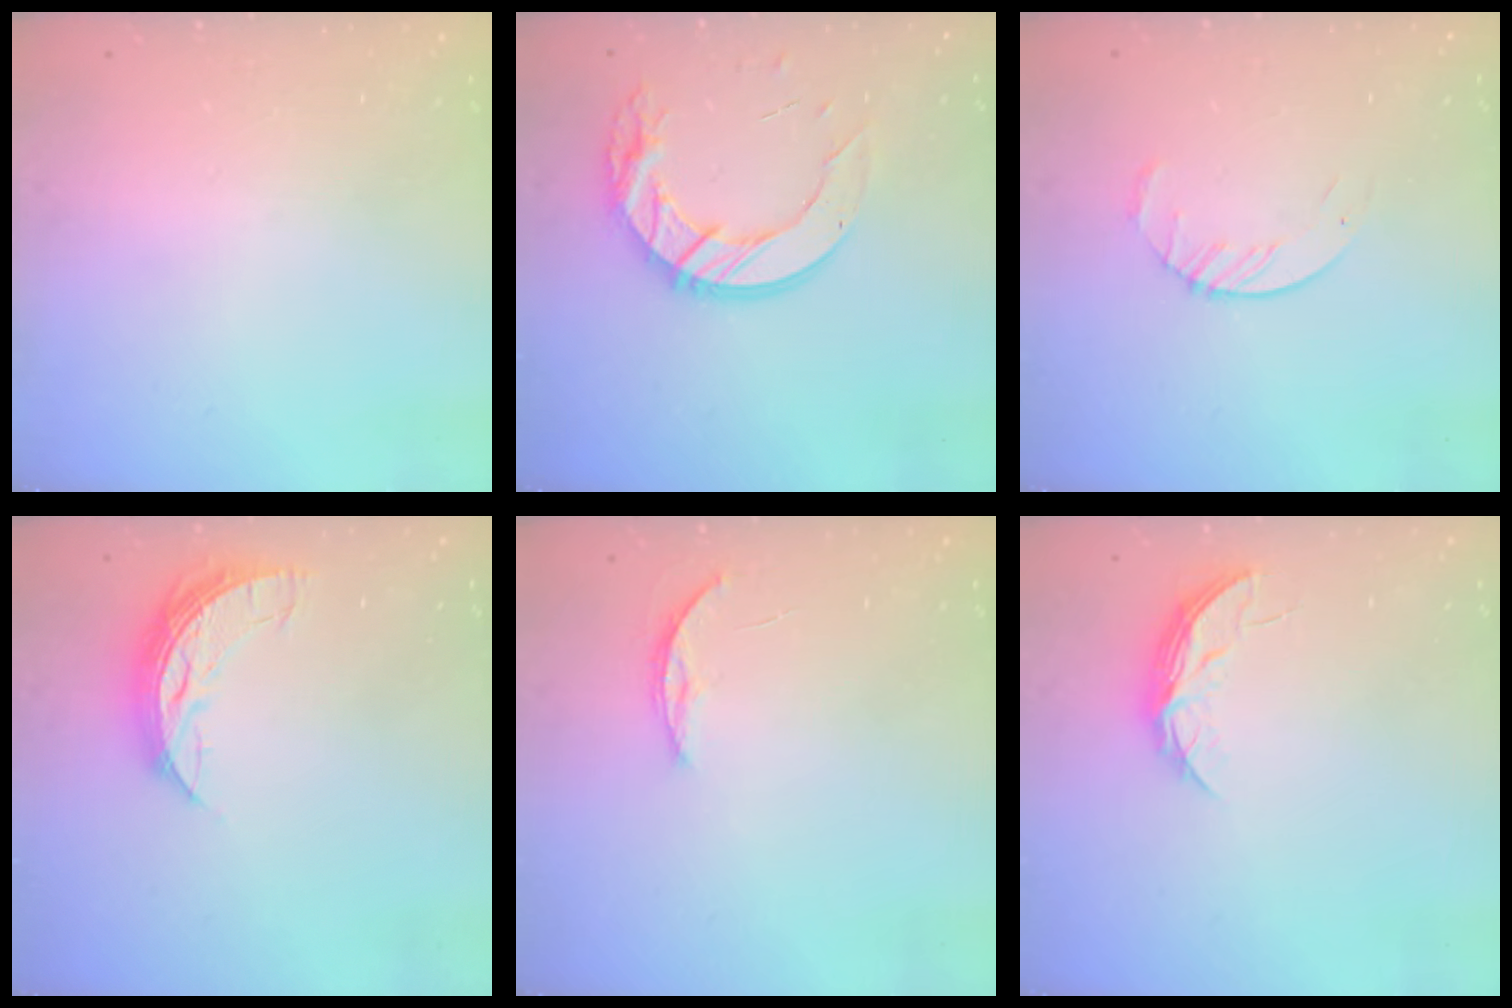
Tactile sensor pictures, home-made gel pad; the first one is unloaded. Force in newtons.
{"total": 14.7, "press": 14.6, "slide": 1.3}
{"total": 3.8, "press": 3.8, "slide": 0.4}
{"total": 7.7, "press": 7.6, "slide": 0.6}
{"total": 3.7, "press": 3.7, "slide": 0.5}
{"total": 5.5, "press": 5.5, "slide": 0.5}